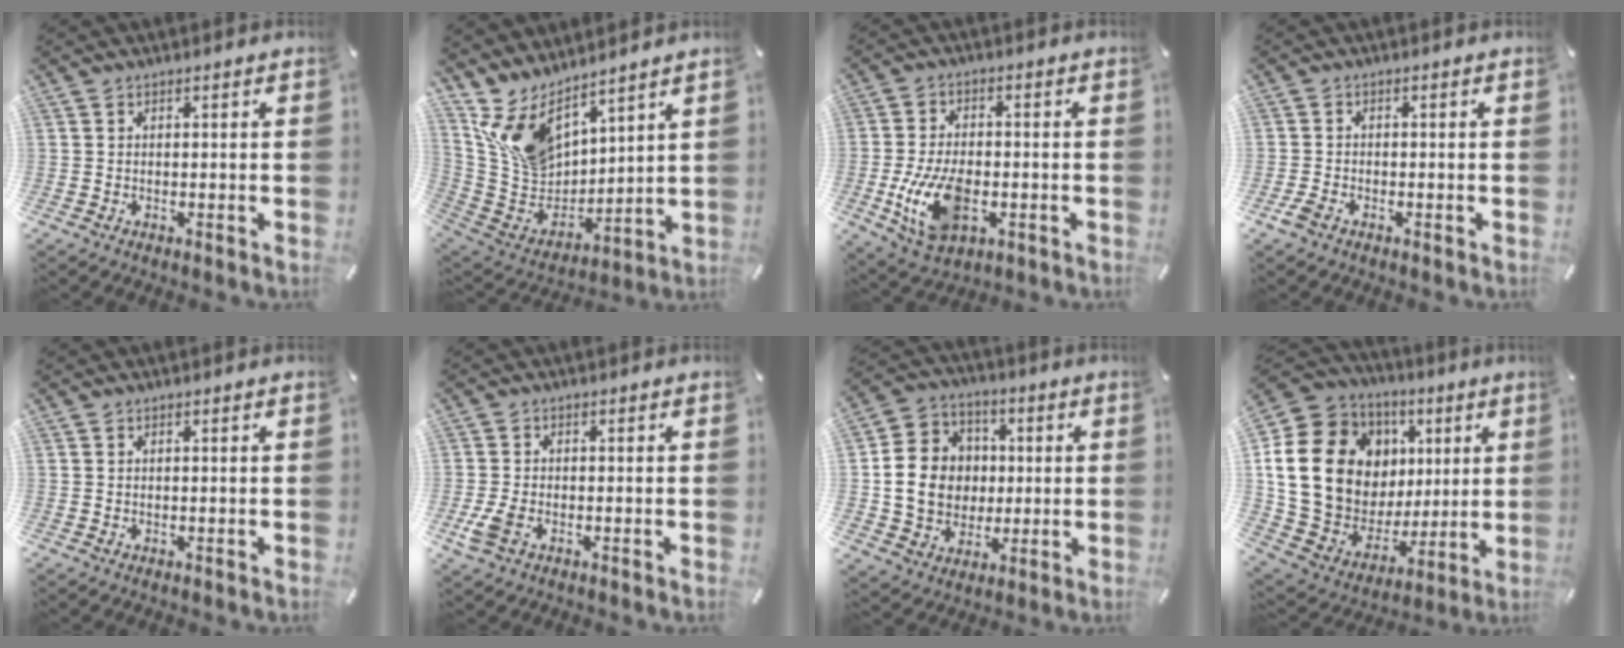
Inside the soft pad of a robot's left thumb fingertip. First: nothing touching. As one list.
[{"total": 13.9, "force": [9.0, 8.5, 6.4], "torque": [-0.159, -0.055, 0.173]}, {"total": 12.6, "force": [-3.1, 7.8, 9.4], "torque": [-0.196, -0.001, -0.052]}, {"total": 2.3, "force": [-1.4, 1.6, 1.0], "torque": [-0.022, 0.005, -0.029]}, {"total": 0.0}, {"total": 4.2, "force": [-1.6, 2.6, 2.9], "torque": [-0.080, -0.005, -0.036]}, {"total": 13.8, "force": [-0.1, 12.6, 5.6], "torque": [-0.120, 0.020, 0.006]}, {"total": 22.6, "force": [5.9, 17.8, 12.6], "torque": [-0.261, -0.036, 0.130]}]